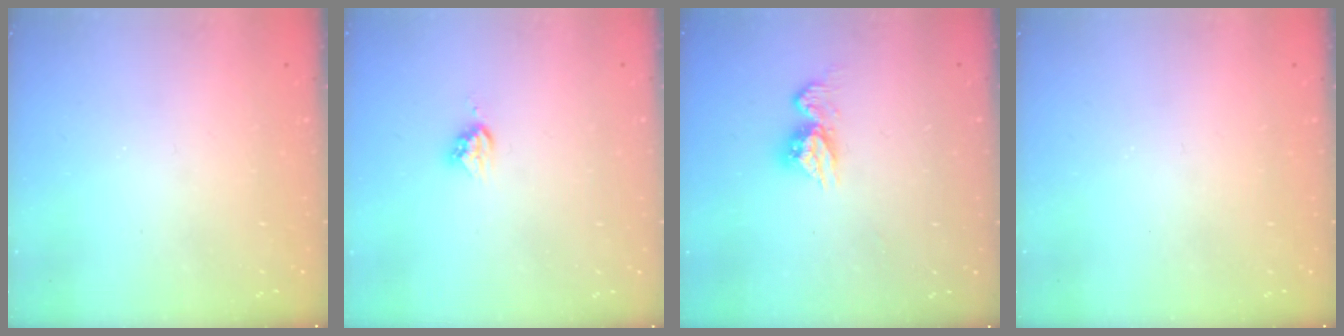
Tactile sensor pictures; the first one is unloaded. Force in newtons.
{"total": 4.5, "press": 4.5, "slide": 0.1}
{"total": 8.6, "press": 8.5, "slide": 0.7}
{"total": 0.0}